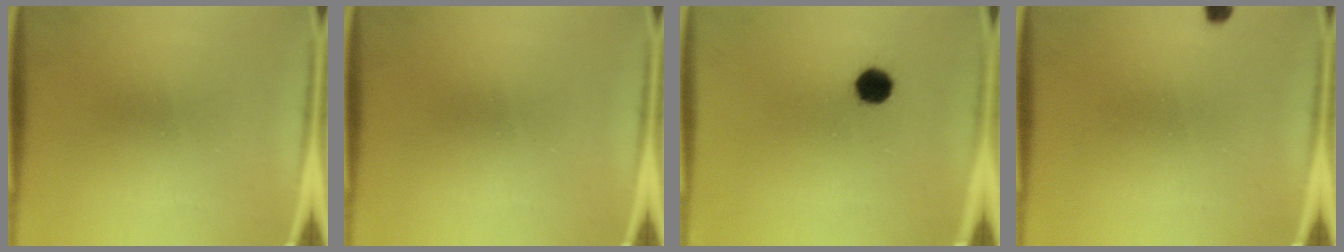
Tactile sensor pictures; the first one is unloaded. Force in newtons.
{"total": 0.0}
{"total": 4.7}
{"total": 1.4}